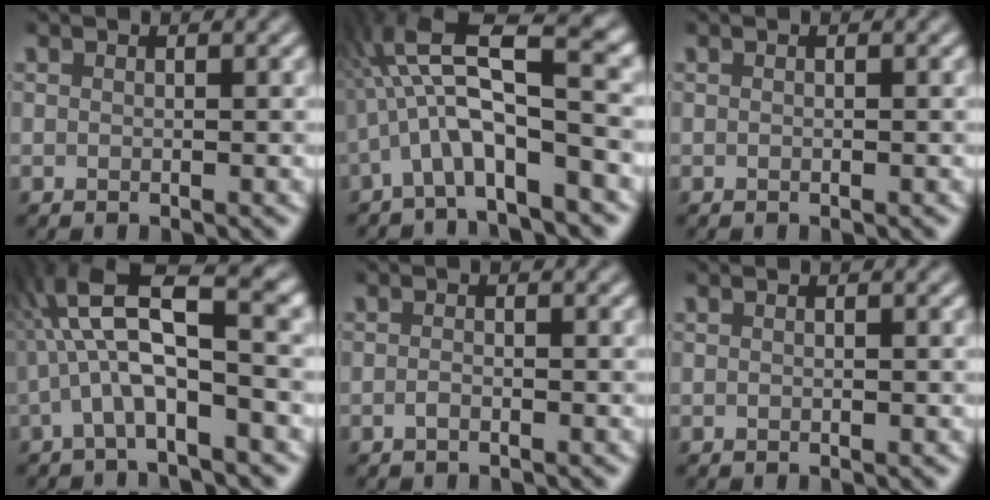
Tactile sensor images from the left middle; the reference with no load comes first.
{"total": 8.2, "force": [-1.4, 1.9, 7.8], "torque": [-0.148, 0.029, -0.037]}
{"total": 0.0}
{"total": 8.2, "force": [-0.6, 2.1, 7.9], "torque": [-0.155, 0.032, -0.024]}
{"total": 0.9, "force": [-0.6, 0.2, 0.6], "torque": [-0.012, 0.000, -0.012]}
{"total": 0.0}